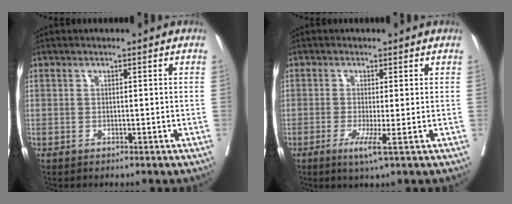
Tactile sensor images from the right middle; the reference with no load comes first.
{"total": 3.3, "force": [-1.2, -0.4, 3.0], "torque": [-0.057, -0.012, -0.022]}